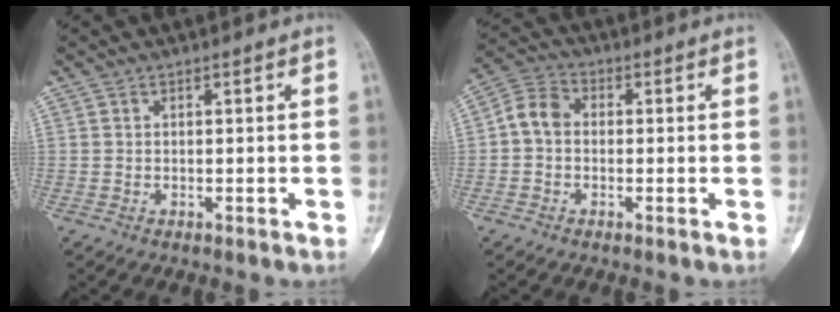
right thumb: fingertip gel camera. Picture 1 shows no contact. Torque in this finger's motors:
{"motor_torque": [0.13, -0.05, 0.34, -0.34, -0.04]}